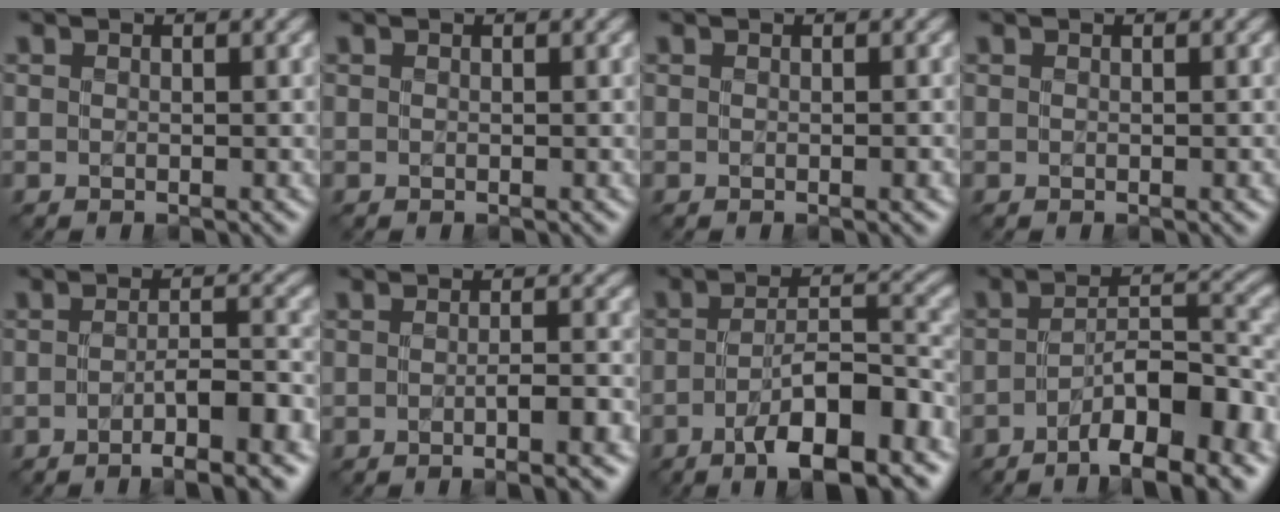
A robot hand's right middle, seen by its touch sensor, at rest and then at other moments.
{"total": 0.0}
{"total": 0.9, "force": [-0.2, 0.4, 0.8], "torque": [-0.002, 0.004, -0.005]}
{"total": 0.5, "force": [0.0, 0.2, 0.4], "torque": [0.001, 0.002, -0.003]}
{"total": 6.2, "force": [-2.9, 1.5, 5.2], "torque": [-0.068, 0.007, -0.046]}
{"total": 4.0, "force": [-1.4, 0.9, 3.6], "torque": [-0.043, 0.005, -0.021]}
{"total": 9.6, "force": [-4.9, 3.1, 7.7], "torque": [-0.116, 0.006, -0.076]}
{"total": 8.7, "force": [-4.4, 2.5, 7.1], "torque": [-0.105, 0.013, -0.072]}